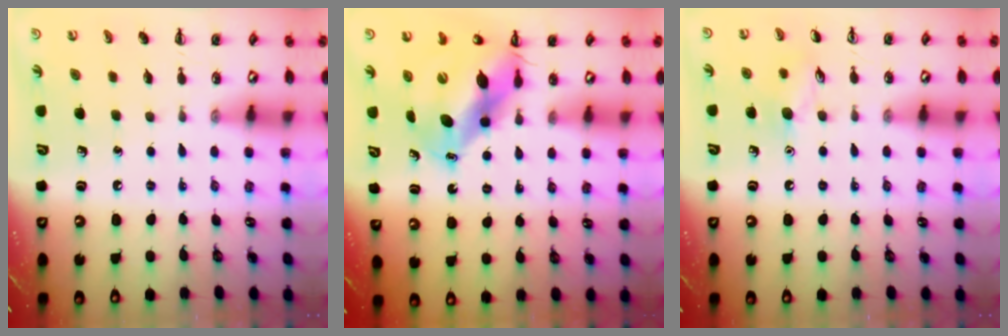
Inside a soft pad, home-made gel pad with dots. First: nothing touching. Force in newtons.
{"total": 11.8, "press": 11.3, "slide": 3.2}
{"total": 7.3, "press": 7.2, "slide": 1.3}